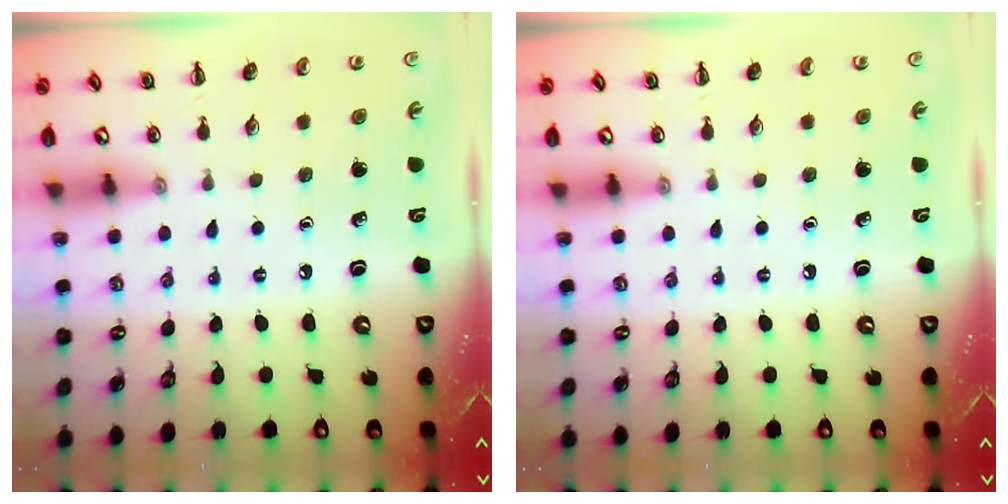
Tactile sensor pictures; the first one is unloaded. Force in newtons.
{"total": 0.0}